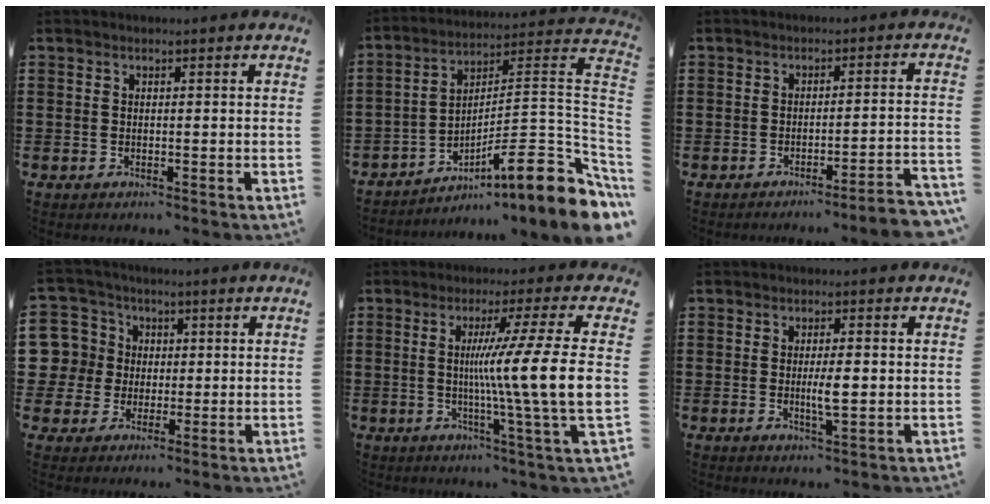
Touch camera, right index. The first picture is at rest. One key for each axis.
{"total": 10.3, "fx": -5.5, "fy": 1.4, "fz": 8.6, "tx": -0.120, "ty": -0.021, "tz": -0.112}
{"total": 3.3, "fx": -2.8, "fy": -0.6, "fz": 1.7, "tx": -0.030, "ty": -0.013, "tz": -0.058}
{"total": 7.6, "fx": 0.5, "fy": 7.5, "fz": 1.1, "tx": -0.078, "ty": 0.010, "tz": 0.006}
{"total": 13.1, "fx": 0.2, "fy": -1.3, "fz": 13.1, "tx": -0.235, "ty": -0.016, "tz": -0.010}
{"total": 3.9, "fx": -0.3, "fy": 0.8, "fz": 3.8, "tx": -0.075, "ty": -0.004, "tz": -0.008}